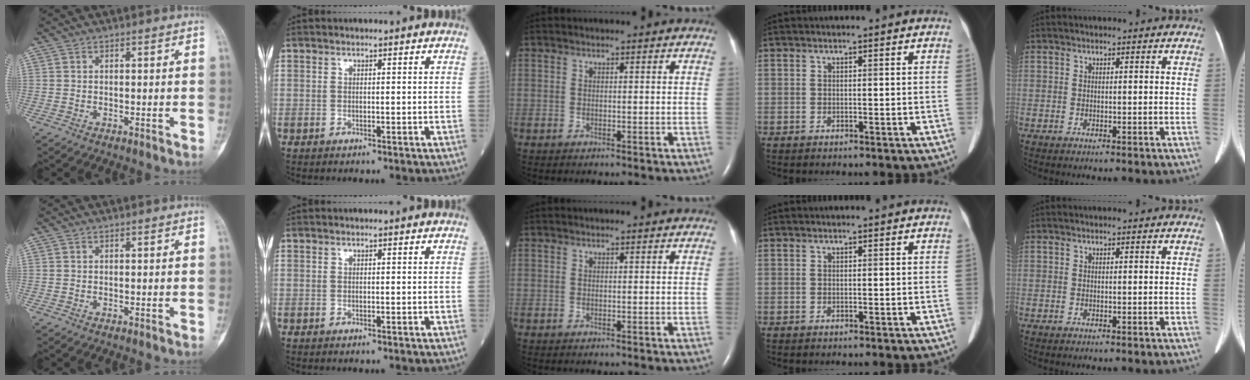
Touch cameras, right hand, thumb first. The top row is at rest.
{}